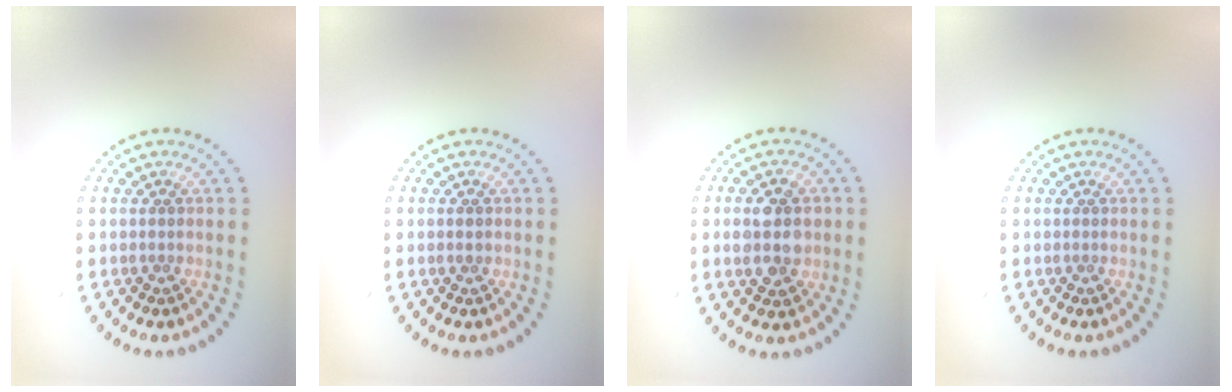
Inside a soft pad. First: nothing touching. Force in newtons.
{"total": 0.9, "press": 0.9, "slide": 0.1}
{"total": 4.5, "press": 4.5, "slide": 0.1}
{"total": 0.0}